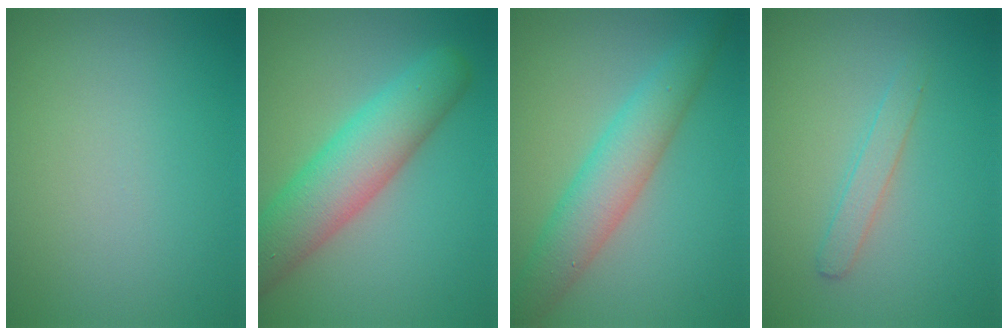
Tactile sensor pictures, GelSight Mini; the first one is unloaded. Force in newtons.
{"total": 7.1, "press": 7.1, "slide": 0.5}
{"total": 5.2, "press": 5.2, "slide": 0.0}
{"total": 1.6, "press": 1.6, "slide": 0.0}